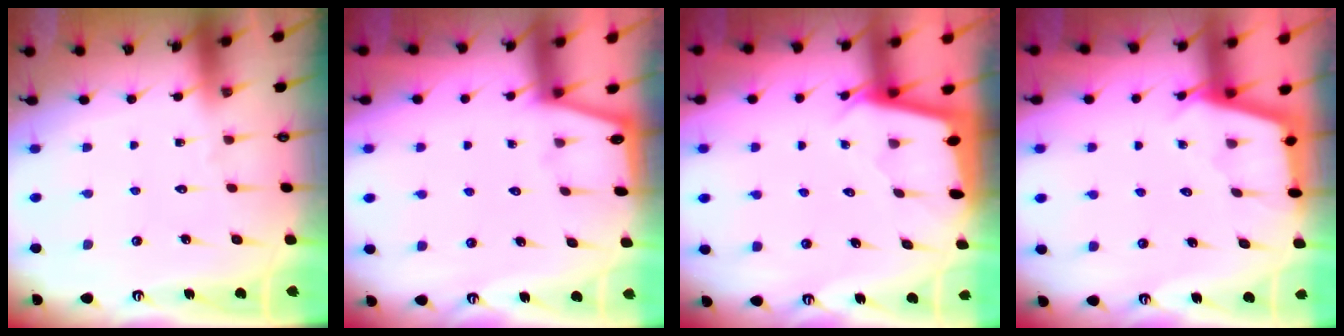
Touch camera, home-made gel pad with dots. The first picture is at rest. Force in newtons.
{"total": 0.0}
{"total": 1.7, "press": 1.7, "slide": 0.1}
{"total": 2.4, "press": 2.4, "slide": 0.1}